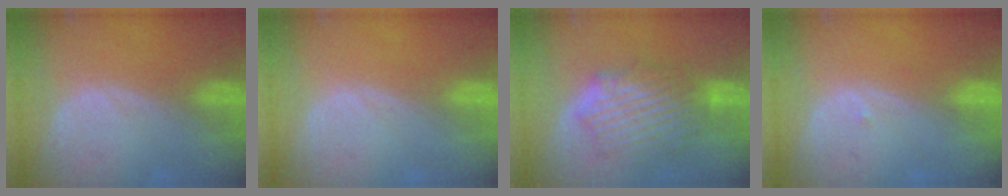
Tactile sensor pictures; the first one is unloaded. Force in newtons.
{"total": 0.0}
{"total": 8.4, "press": 7.9, "slide": 3.0}
{"total": 0.5, "press": 0.4, "slide": 0.3}